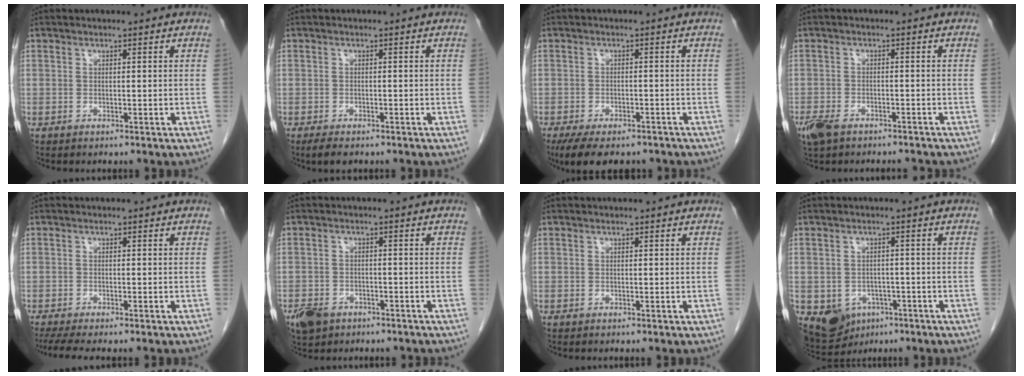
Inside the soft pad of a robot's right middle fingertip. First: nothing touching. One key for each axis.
{"total": 2.5, "fx": -1.8, "fy": 1.0, "fz": 1.4, "tx": -0.029, "ty": -0.005, "tz": -0.026}
{"total": 9.4, "fx": -7.3, "fy": 3.6, "fz": 4.7, "tx": -0.071, "ty": -0.008, "tz": -0.105}
{"total": 6.8, "fx": -5.3, "fy": 2.7, "fz": 3.2, "tx": -0.062, "ty": -0.006, "tz": -0.082}
{"total": 4.9, "fx": -4.0, "fy": 0.4, "fz": 2.8, "tx": -0.044, "ty": -0.012, "tz": -0.066}
{"total": 5.7, "fx": -3.9, "fy": 3.6, "fz": 2.0, "tx": -0.038, "ty": 0.002, "tz": -0.055}
{"total": 0.0}
{"total": 8.0, "fx": -3.9, "fy": 6.4, "fz": 2.7, "tx": -0.056, "ty": 0.007, "tz": -0.047}